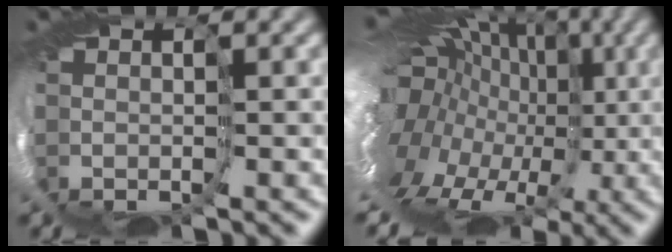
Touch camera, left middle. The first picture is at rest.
{"total": 18.2, "force": [-1.9, 13.0, 12.6], "torque": [-0.204, -0.010, -0.057]}